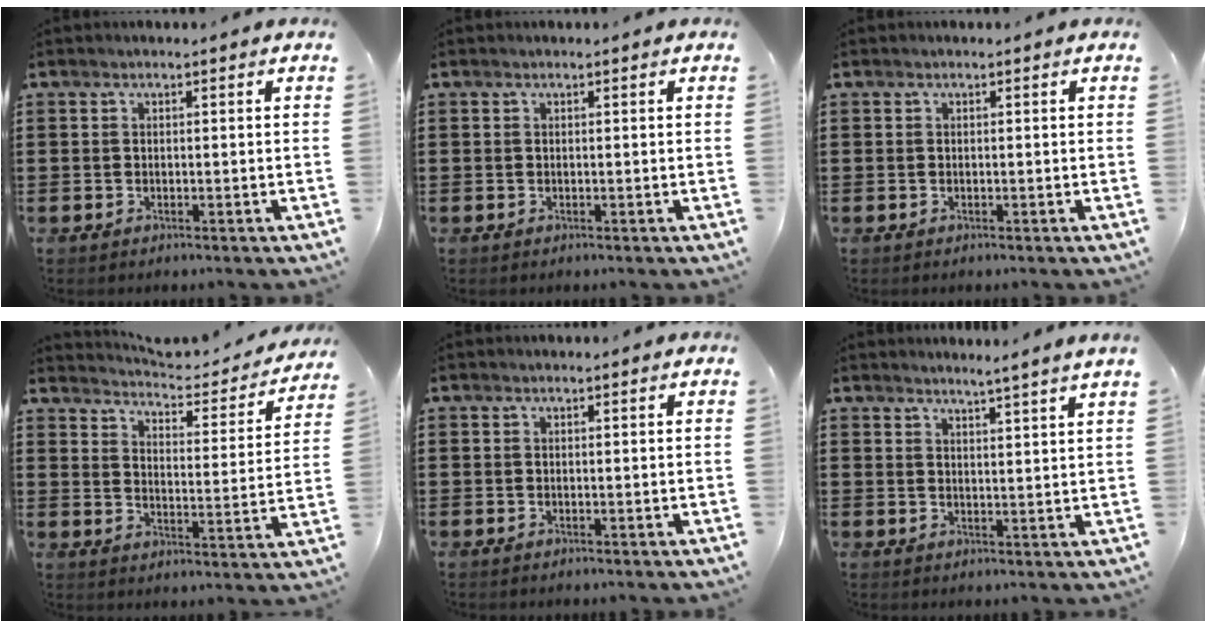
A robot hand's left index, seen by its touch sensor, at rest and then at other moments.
{"total": 0.0}
{"total": 0.0}
{"total": 4.1, "force": [4.0, 0.0, 0.9], "torque": [-0.034, -0.037, 0.061]}
{"total": 0.0}
{"total": 3.1, "force": [2.8, -1.1, 0.6], "torque": [-0.017, -0.013, 0.050]}